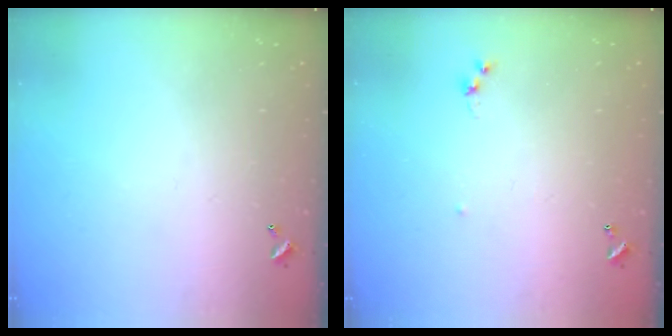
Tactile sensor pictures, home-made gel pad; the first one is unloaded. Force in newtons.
{"total": 6.0, "press": 6.0, "slide": 0.7}